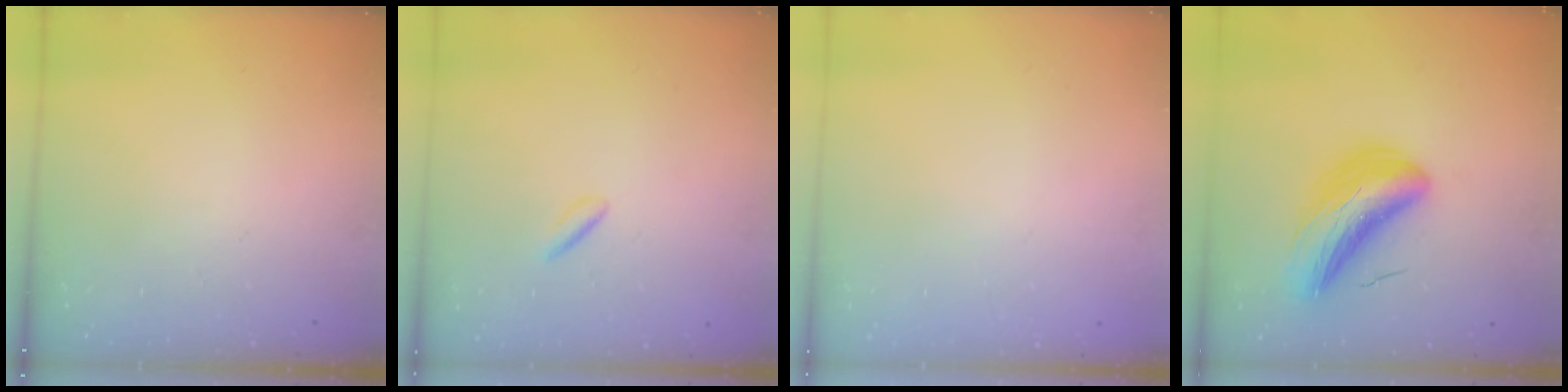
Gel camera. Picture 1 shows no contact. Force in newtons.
{"total": 1.7, "press": 1.5, "slide": 0.8}
{"total": 2.2, "press": 2.2, "slide": 0.1}
{"total": 11.9, "press": 11.6, "slide": 2.6}